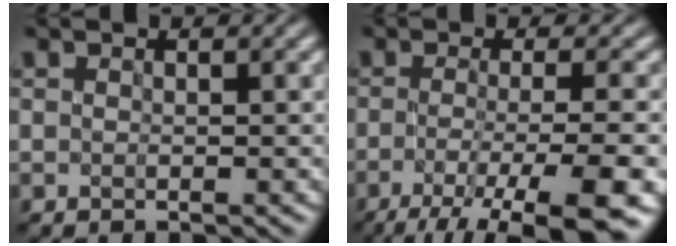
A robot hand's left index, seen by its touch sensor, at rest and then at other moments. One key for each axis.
{"total": 9.5, "fx": -5.1, "fy": 2.3, "fz": 7.6, "tx": -0.113, "ty": -0.015, "tz": -0.084}